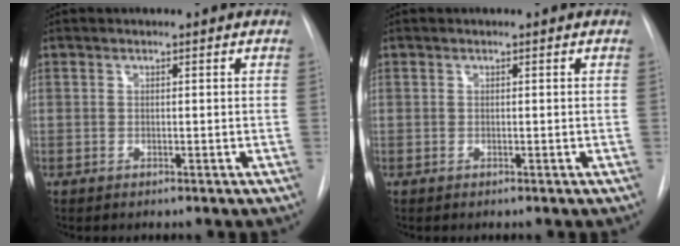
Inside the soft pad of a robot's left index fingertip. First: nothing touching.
{"total": 0.0}